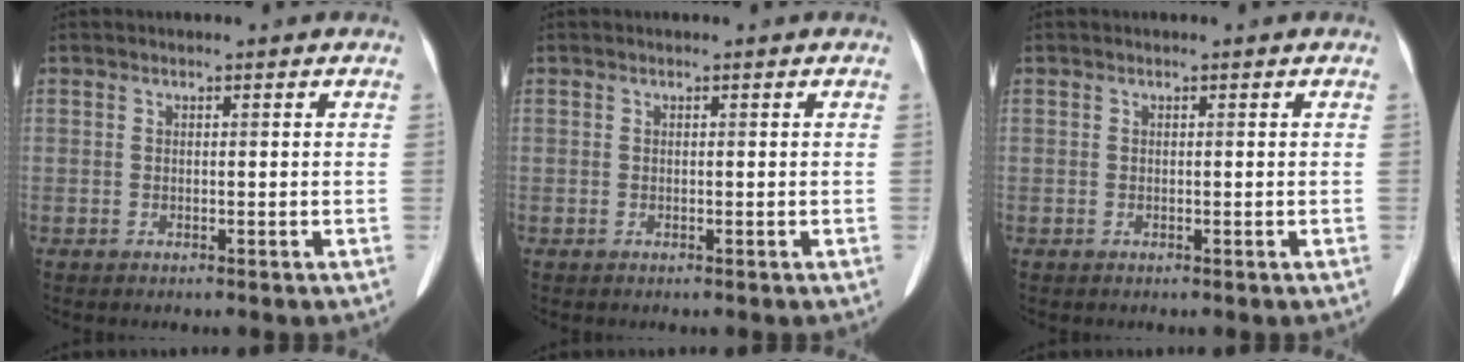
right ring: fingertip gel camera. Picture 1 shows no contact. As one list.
[{"total": 0.0}, {"total": 0.0}]